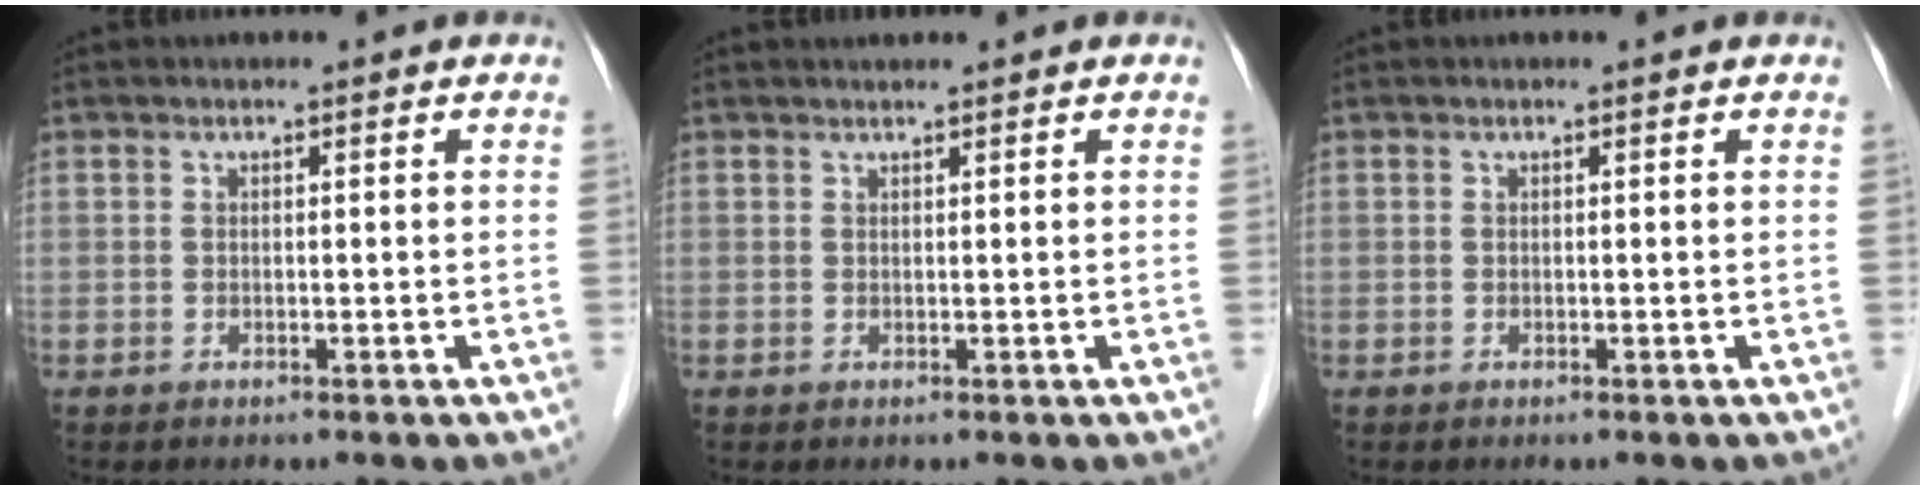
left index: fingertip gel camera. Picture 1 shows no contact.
{"total": 0.7, "force": [0.7, 0.0, 0.1], "torque": [-0.007, 0.007, 0.015]}
{"total": 0.0}